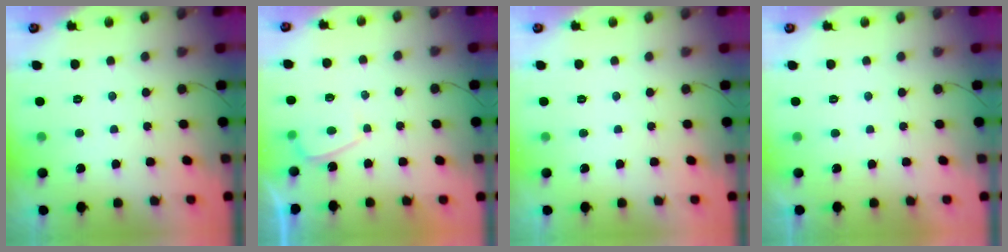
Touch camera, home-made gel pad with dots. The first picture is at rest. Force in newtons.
{"total": 1.6, "press": 1.5, "slide": 0.6}
{"total": 0.0}
{"total": 2.1, "press": 2.0, "slide": 0.4}